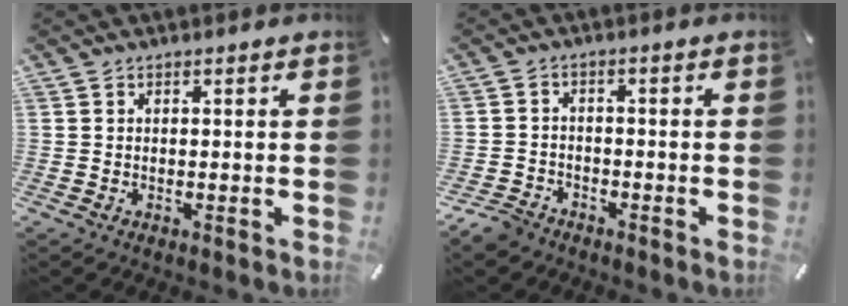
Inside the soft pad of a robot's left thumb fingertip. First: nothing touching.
{"total": 4.4, "force": [-3.6, 2.3, 1.1], "torque": [-0.034, 0.016, -0.074]}